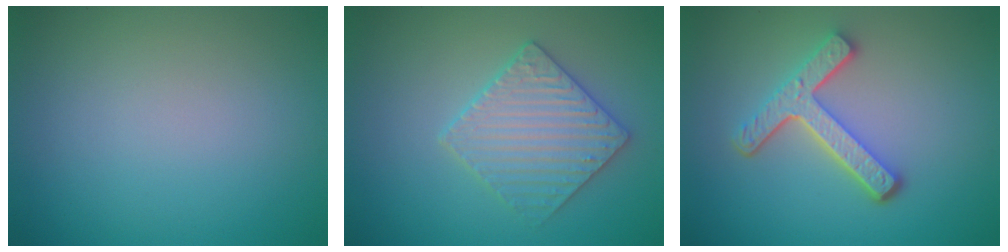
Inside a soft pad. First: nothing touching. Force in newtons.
{"total": 3.6, "press": 3.5, "slide": 1.1}
{"total": 4.7, "press": 3.5, "slide": 3.2}